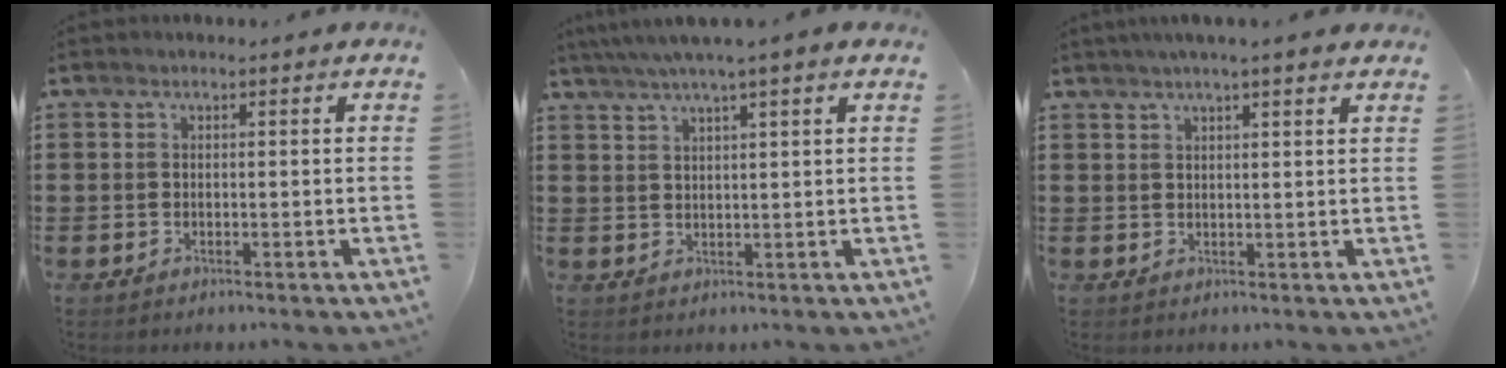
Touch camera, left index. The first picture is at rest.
{"total": 3.5, "force": [2.6, -0.4, 2.3], "torque": [-0.051, -0.002, 0.046]}
{"total": 2.6, "force": [2.2, -0.2, 1.4], "torque": [-0.034, 0.003, 0.041]}